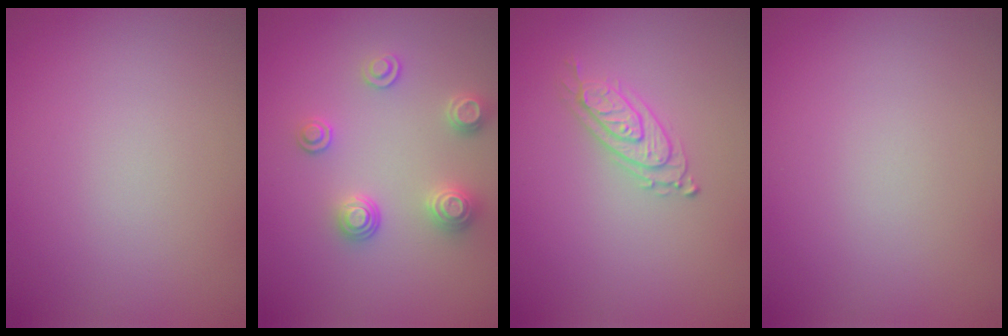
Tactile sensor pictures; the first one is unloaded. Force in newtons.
{"total": 2.7, "press": 2.6, "slide": 0.3}
{"total": 2.3, "press": 2.1, "slide": 0.9}
{"total": 0.0}